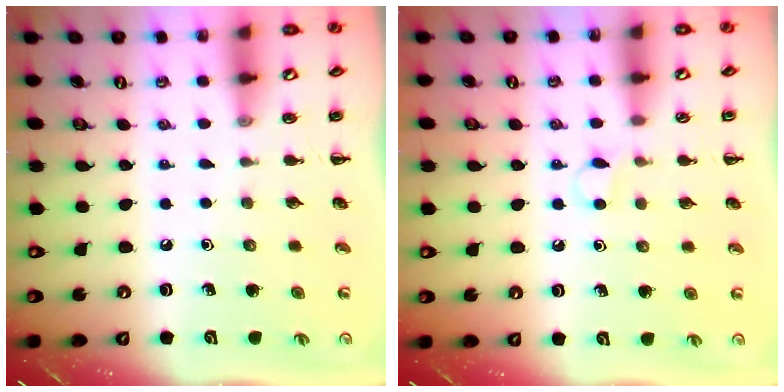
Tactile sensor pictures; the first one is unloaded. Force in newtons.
{"total": 3.2, "press": 3.0, "slide": 1.1}